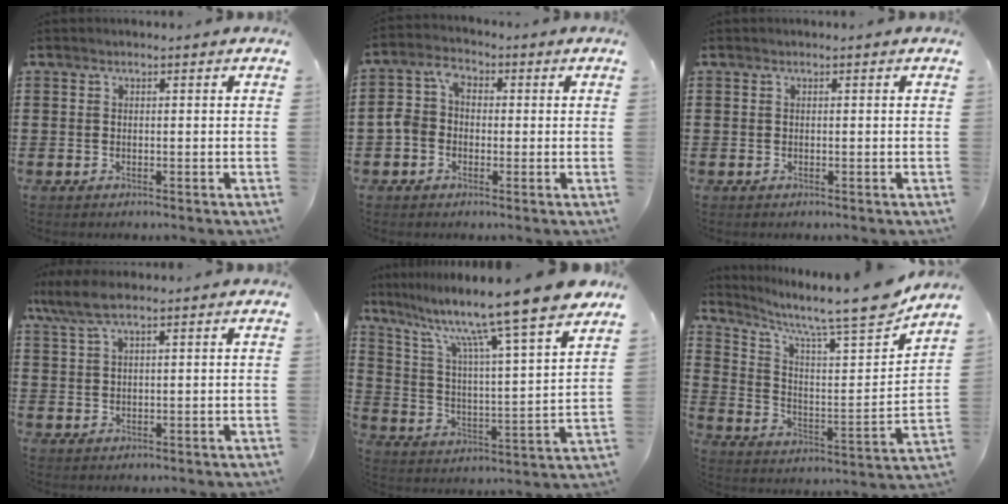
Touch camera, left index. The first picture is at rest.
{"total": 4.6, "force": [-0.8, 3.7, 2.7], "torque": [-0.073, 0.013, -0.022]}
{"total": 0.0}
{"total": 4.8, "force": [3.2, 0.9, 3.6], "torque": [-0.082, 0.000, 0.057]}
{"total": 13.1, "force": [10.8, -1.1, 7.4], "torque": [-0.163, -0.081, 0.171]}
{"total": 10.1, "force": [8.8, 0.5, 4.9], "torque": [-0.109, -0.074, 0.138]}